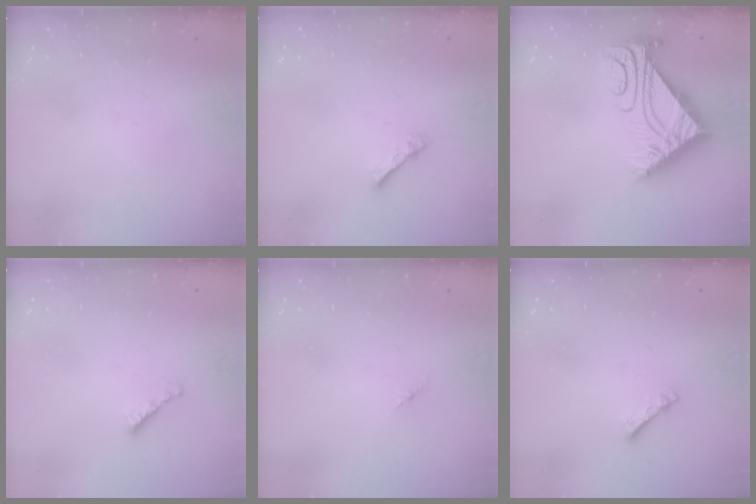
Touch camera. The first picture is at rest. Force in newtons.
{"total": 2.3, "press": 2.3, "slide": 0.3}
{"total": 11.1, "press": 11.0, "slide": 1.0}
{"total": 2.3, "press": 2.2, "slide": 0.4}
{"total": 1.8, "press": 1.7, "slide": 0.6}
{"total": 2.7, "press": 2.7, "slide": 0.4}